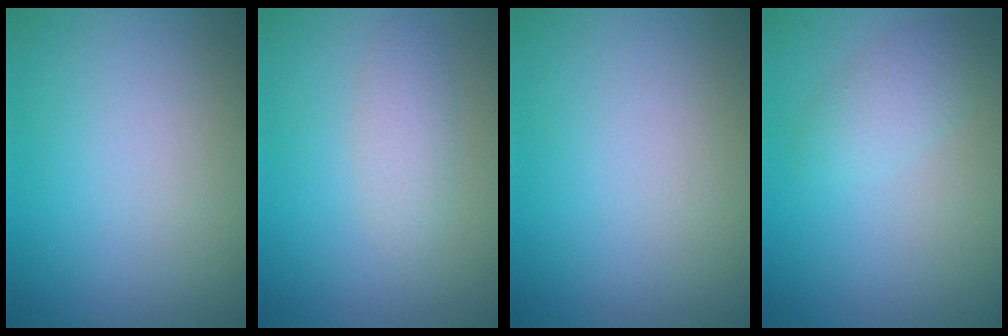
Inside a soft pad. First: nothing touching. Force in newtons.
{"total": 1.6, "press": 1.6, "slide": 0.0}
{"total": 0.0}
{"total": 2.0, "press": 2.0, "slide": 0.2}